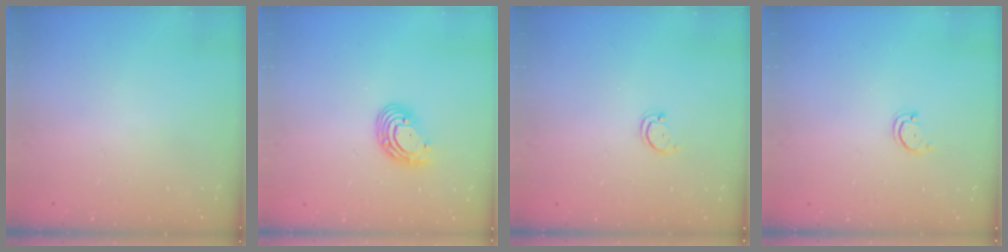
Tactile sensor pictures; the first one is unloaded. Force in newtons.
{"total": 10.7, "press": 10.5, "slide": 2.2}
{"total": 2.8, "press": 2.7, "slide": 0.3}
{"total": 2.8, "press": 2.8, "slide": 0.3}